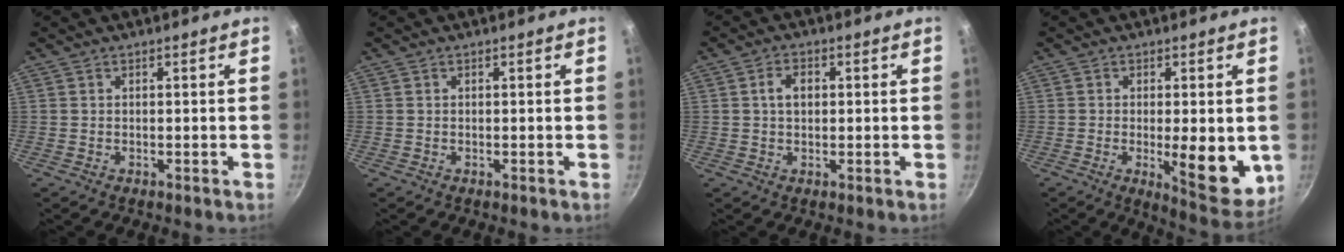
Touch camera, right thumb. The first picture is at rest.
{"total": 0.0}
{"total": 3.5, "force": [0.5, 2.4, 2.4], "torque": [-0.030, 0.007, 0.006]}
{"total": 11.6, "force": [-1.4, 4.1, 10.8], "torque": [-0.119, -0.017, -0.010]}